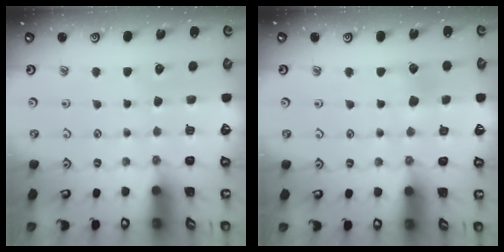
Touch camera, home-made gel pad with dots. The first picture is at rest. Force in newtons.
{"total": 5.2, "press": 5.1, "slide": 0.4}